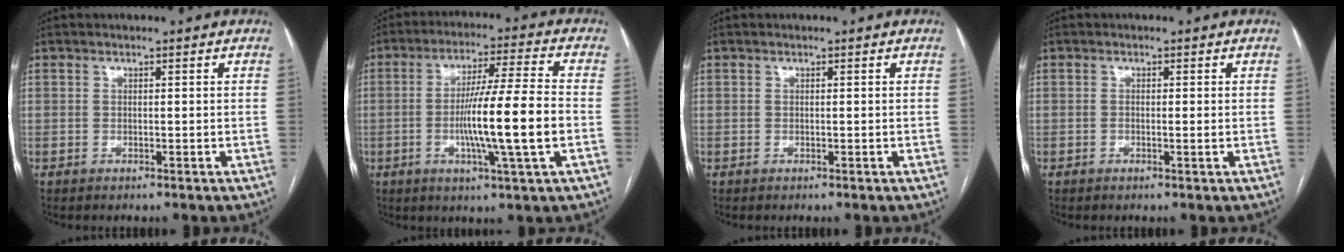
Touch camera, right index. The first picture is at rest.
{"total": 13.2, "force": [-2.4, -0.7, 12.9], "torque": [-0.230, -0.006, -0.048]}
{"total": 0.0}
{"total": 1.0, "force": [-0.1, 0.1, 1.0], "torque": [-0.020, -0.003, -0.002]}